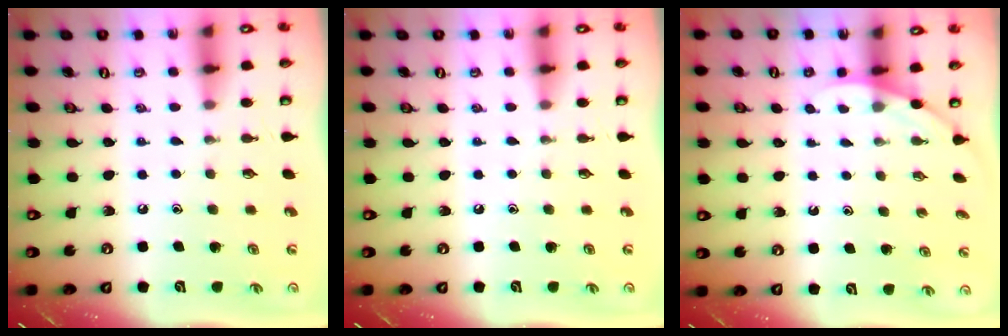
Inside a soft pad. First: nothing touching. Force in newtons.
{"total": 0.0}
{"total": 2.0, "press": 2.0, "slide": 0.0}